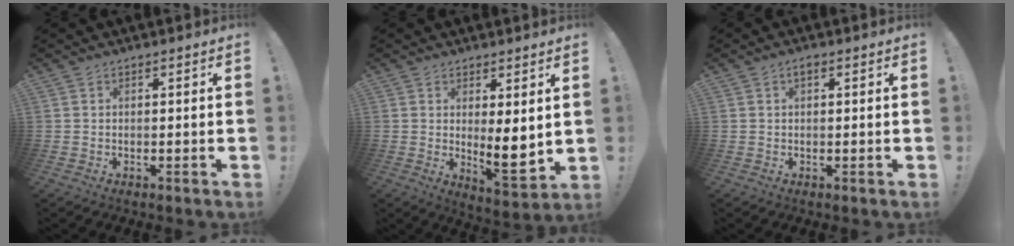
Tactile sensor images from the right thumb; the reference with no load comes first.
{"total": 7.7, "force": [1.3, 2.2, 7.2], "torque": [-0.081, -0.037, 0.027]}
{"total": 1.3, "force": [0.6, 0.5, 1.0], "torque": [-0.028, 0.006, 0.011]}